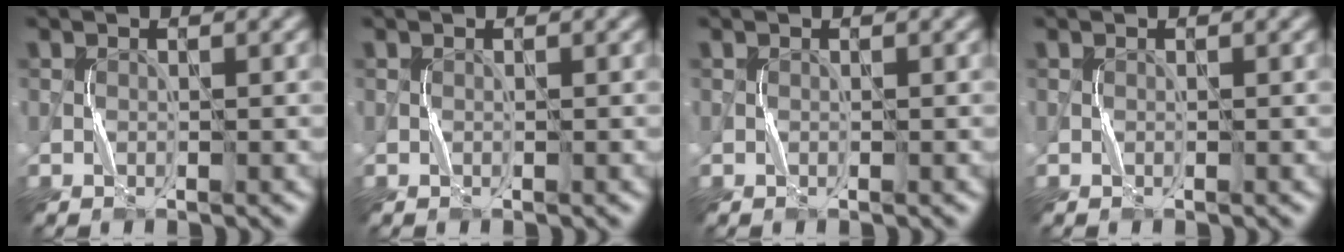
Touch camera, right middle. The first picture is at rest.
{"total": 0.0}
{"total": 0.0}
{"total": 0.0}